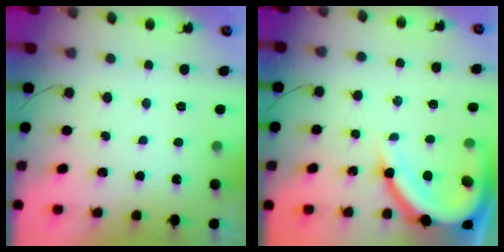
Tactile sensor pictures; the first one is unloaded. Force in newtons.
{"total": 11.2, "press": 11.2, "slide": 1.1}